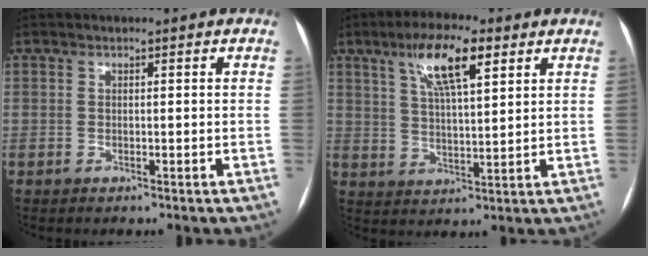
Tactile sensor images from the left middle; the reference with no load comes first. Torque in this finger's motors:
{"motor_torque": [1.22, -0.92, 0.65, 0.21]}